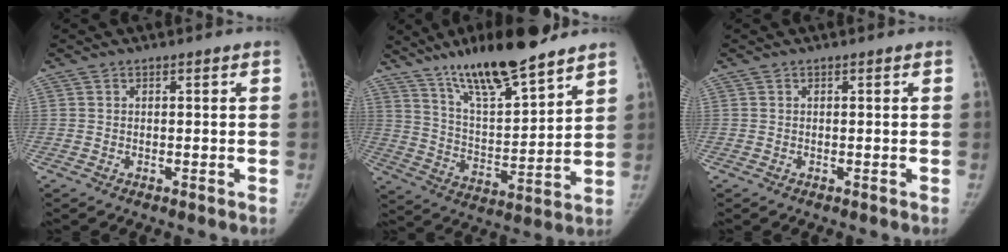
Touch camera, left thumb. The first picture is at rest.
{"total": 18.4, "force": [13.8, 3.7, 11.6], "torque": [-0.173, -0.073, 0.245]}
{"total": 0.0}